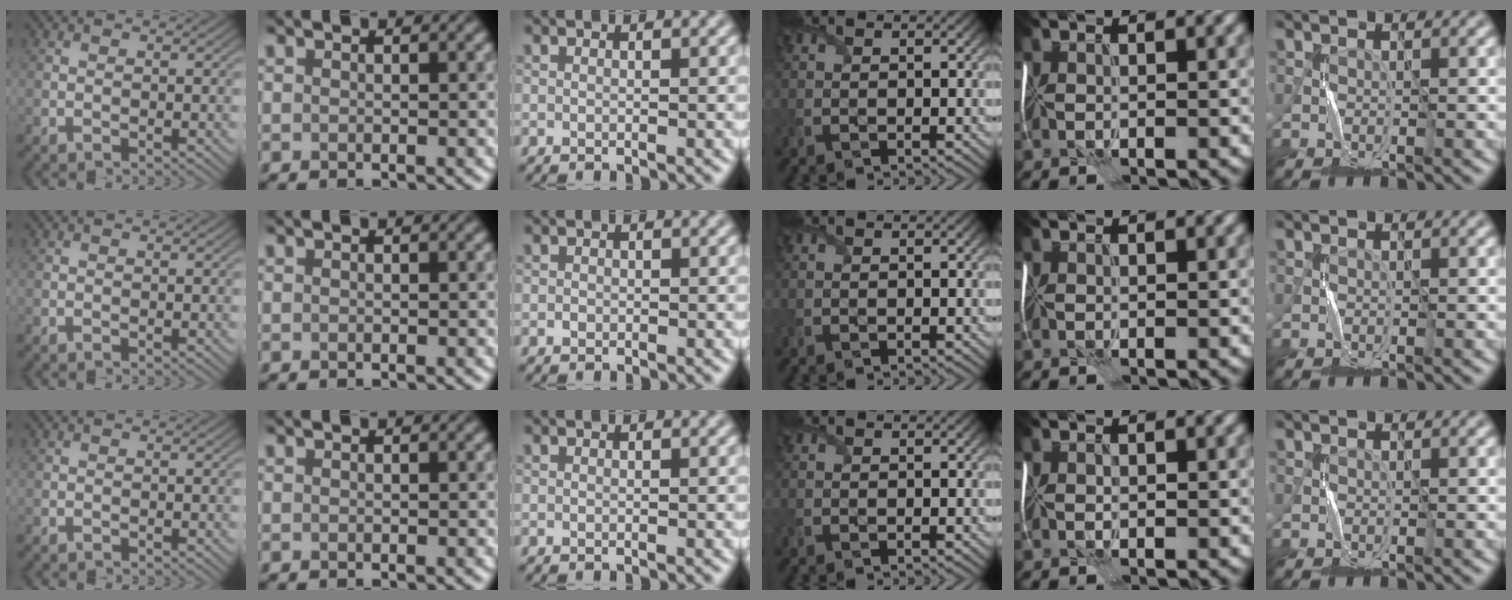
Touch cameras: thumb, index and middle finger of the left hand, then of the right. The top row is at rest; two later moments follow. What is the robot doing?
{"motion": "fold", "object": "plastic wrap"}